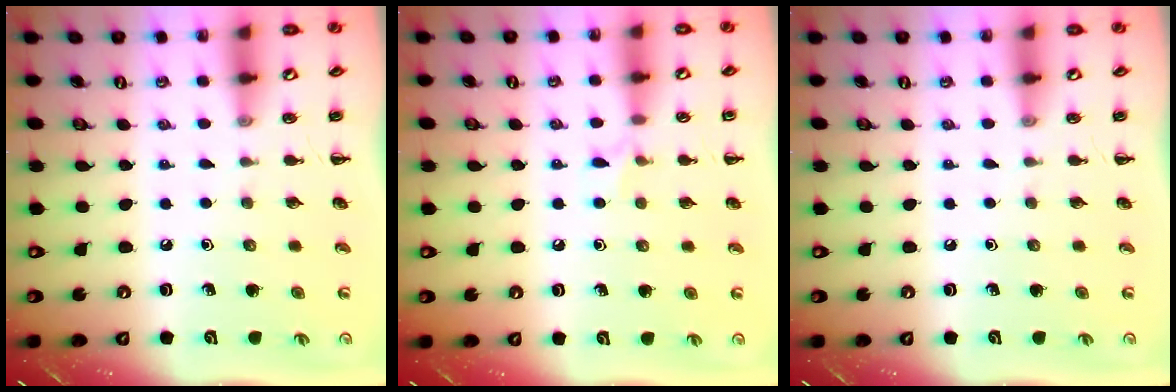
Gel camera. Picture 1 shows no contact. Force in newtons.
{"total": 4.5, "press": 4.3, "slide": 1.4}
{"total": 0.0}